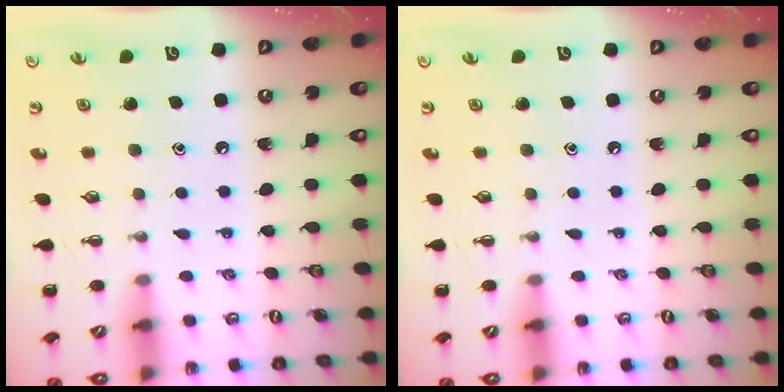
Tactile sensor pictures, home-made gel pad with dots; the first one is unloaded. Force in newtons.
{"total": 0.0}